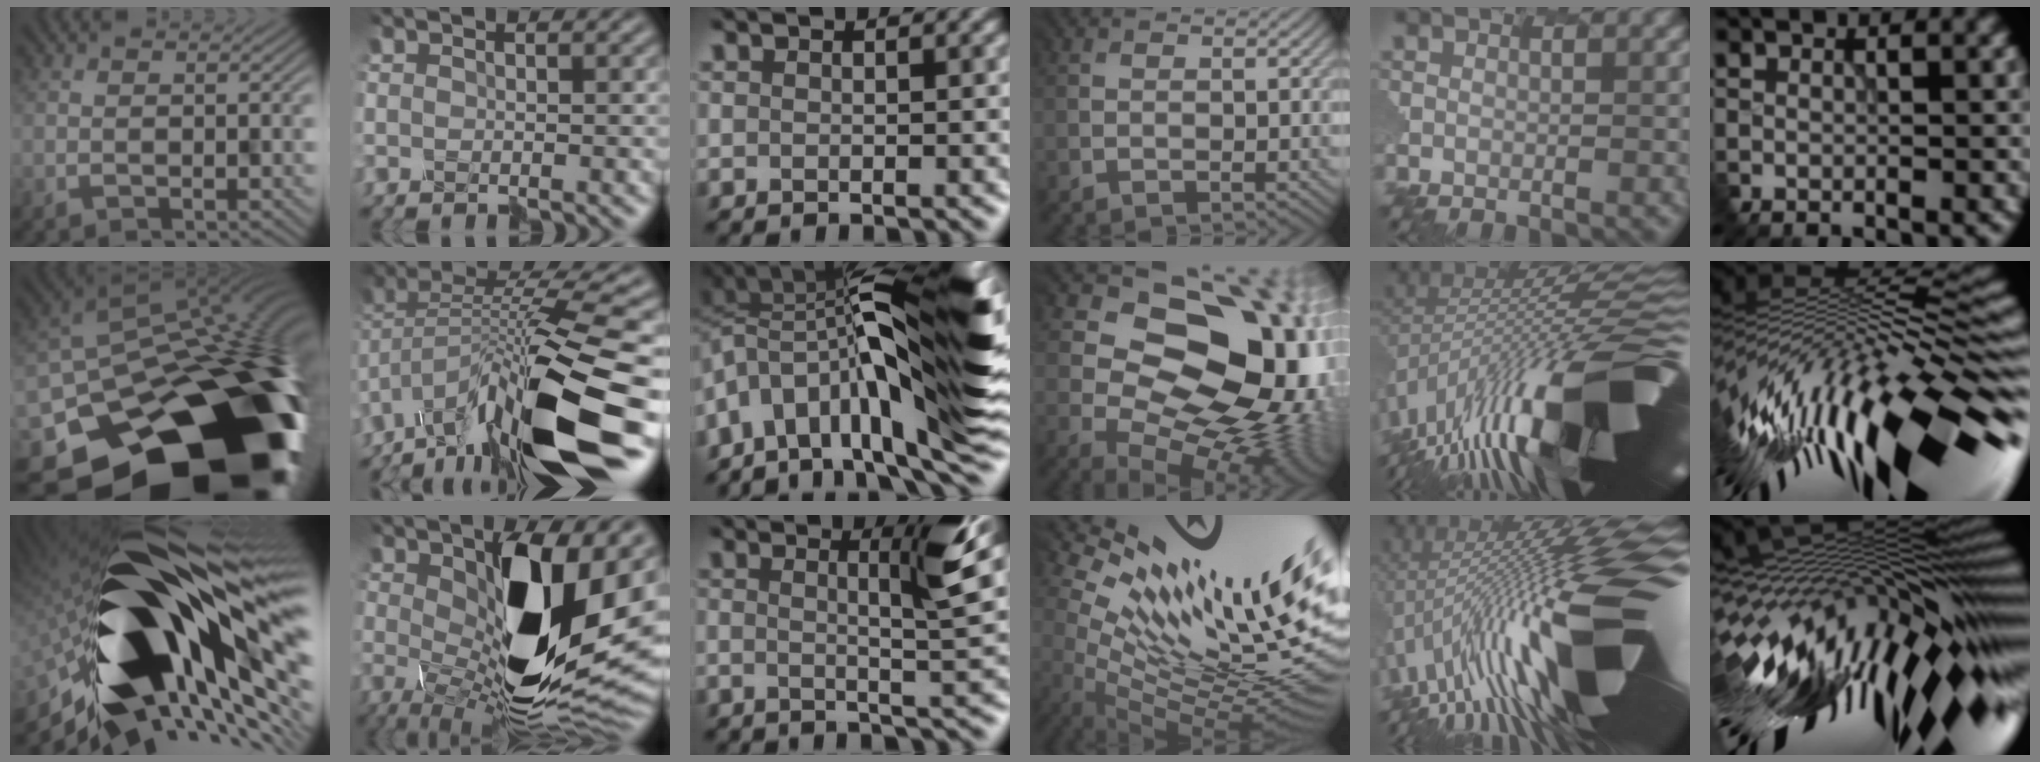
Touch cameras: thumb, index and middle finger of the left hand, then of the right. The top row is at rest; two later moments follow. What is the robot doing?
{"motion": "disassemble", "object": "hinged tin"}